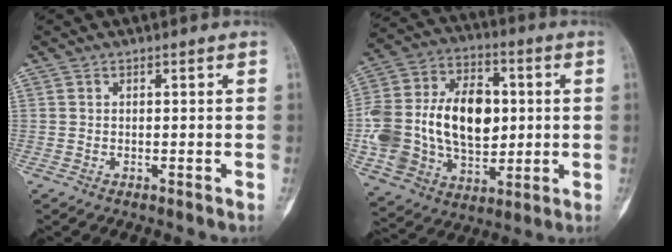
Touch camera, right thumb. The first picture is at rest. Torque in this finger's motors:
{"motor_torque": [1.83, 2.03, 1.07, -0.79, 0.22]}